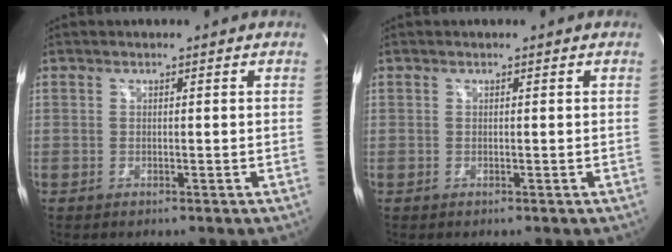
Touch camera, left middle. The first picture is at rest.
{"total": 0.0}